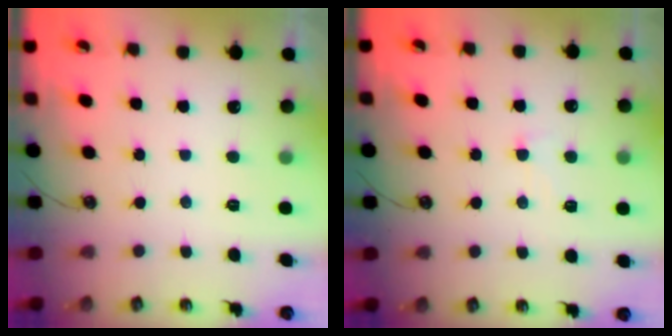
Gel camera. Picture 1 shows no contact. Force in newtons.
{"total": 0.8, "press": 0.4, "slide": 0.7}